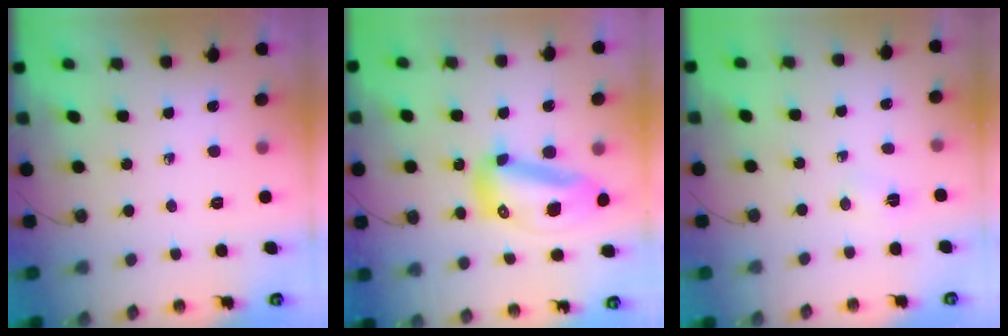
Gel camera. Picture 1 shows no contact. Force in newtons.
{"total": 13.8, "press": 13.7, "slide": 1.6}
{"total": 2.9, "press": 1.4, "slide": 2.6}